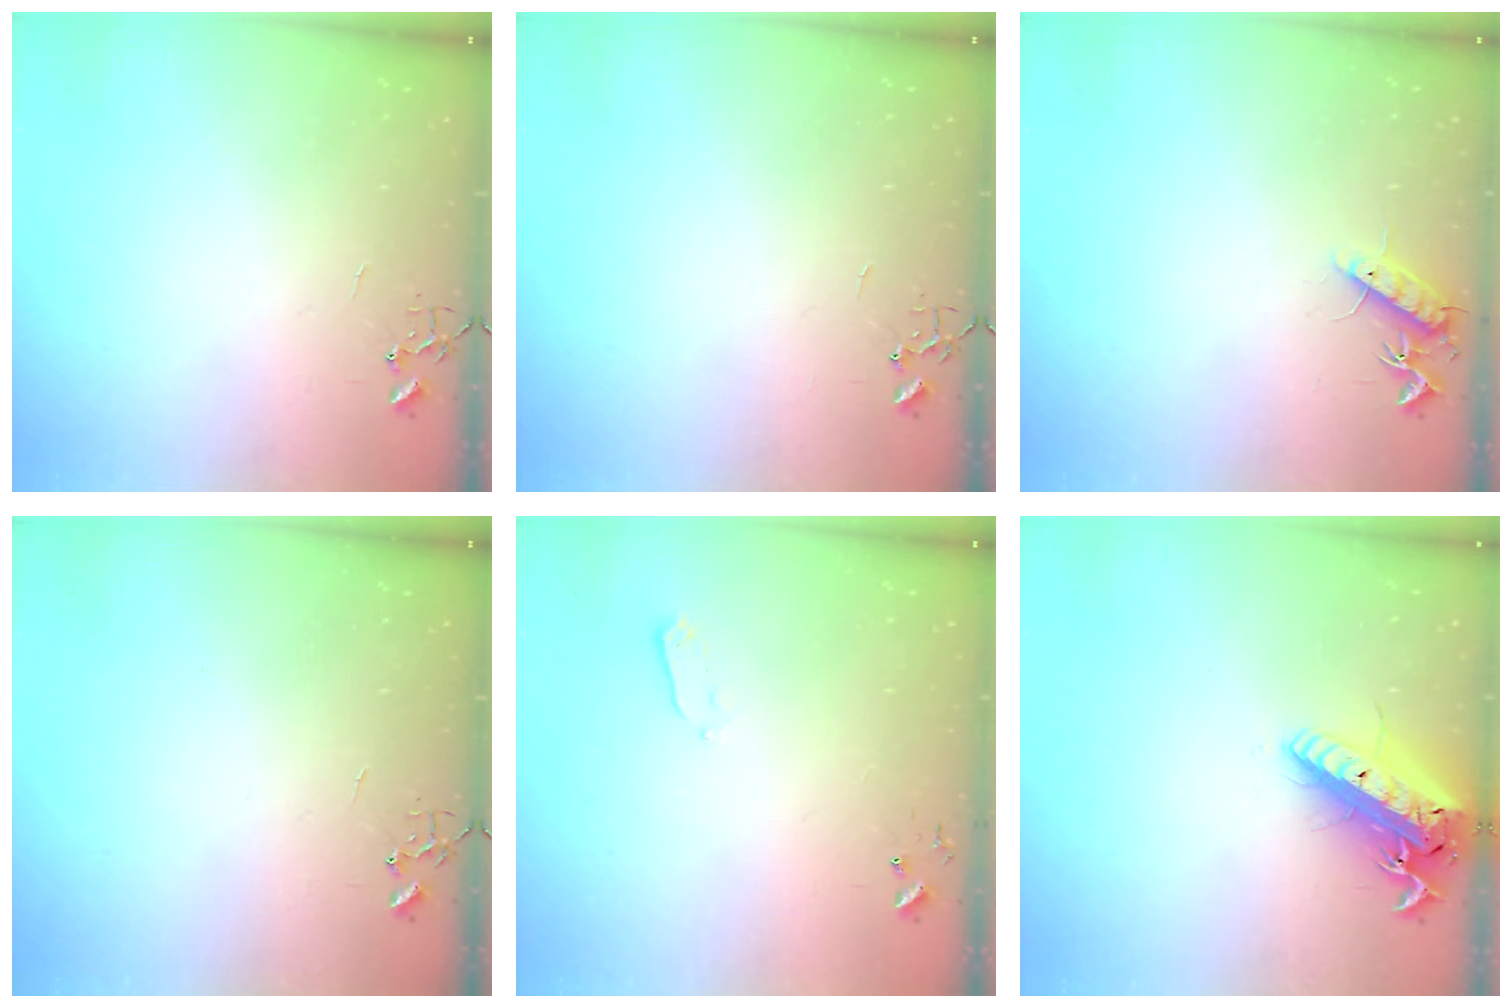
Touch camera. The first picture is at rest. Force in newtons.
{"total": 0.0}
{"total": 10.1, "press": 10.0, "slide": 0.8}
{"total": 0.0}
{"total": 2.7, "press": 2.6, "slide": 0.4}
{"total": 20.4, "press": 20.0, "slide": 4.2}